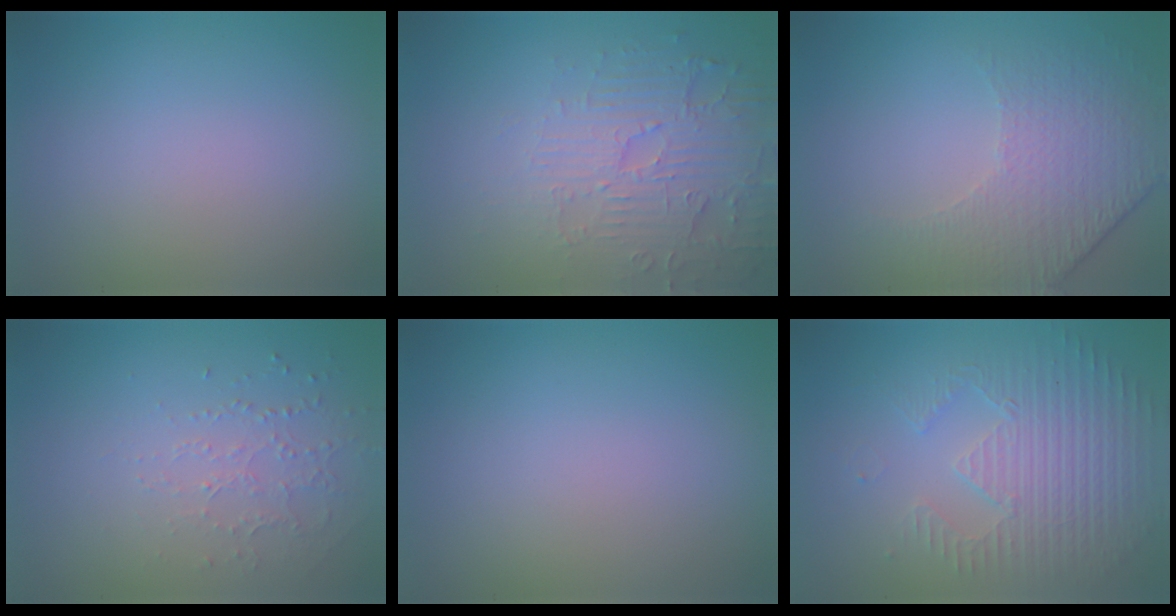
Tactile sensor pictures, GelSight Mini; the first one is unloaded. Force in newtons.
{"total": 5.3, "press": 3.6, "slide": 3.8}
{"total": 4.9, "press": 3.4, "slide": 3.5}
{"total": 1.3, "press": 1.0, "slide": 0.8}
{"total": 0.0}
{"total": 3.8, "press": 3.6, "slide": 1.2}